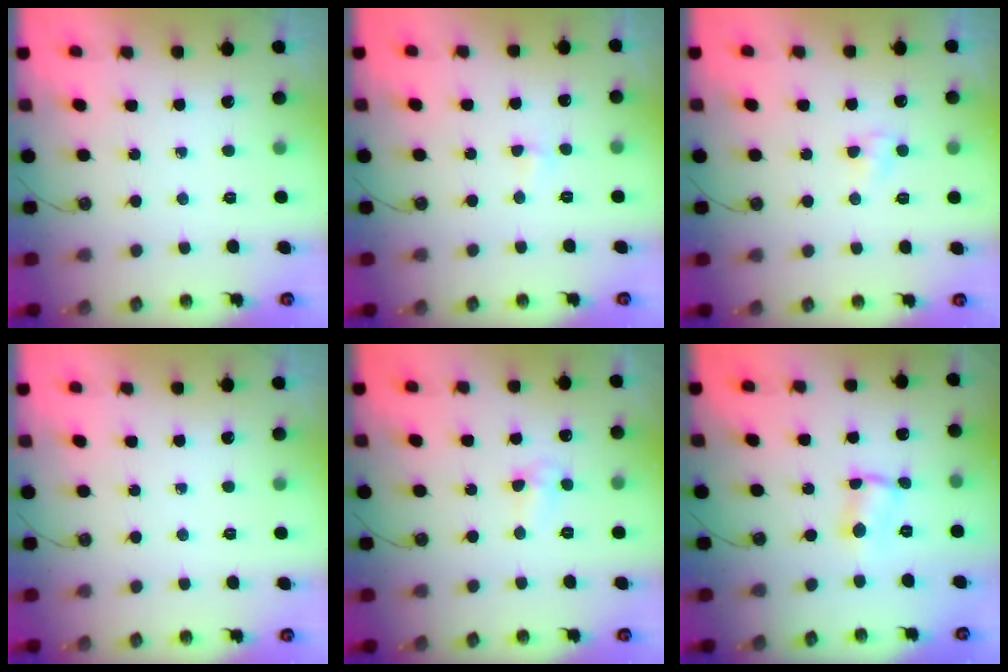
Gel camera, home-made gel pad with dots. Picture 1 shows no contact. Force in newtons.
{"total": 3.0, "press": 2.9, "slide": 0.5}
{"total": 3.0, "press": 2.9, "slide": 0.3}
{"total": 0.0}
{"total": 5.2, "press": 5.1, "slide": 0.6}
{"total": 2.9, "press": 1.4, "slide": 2.5}